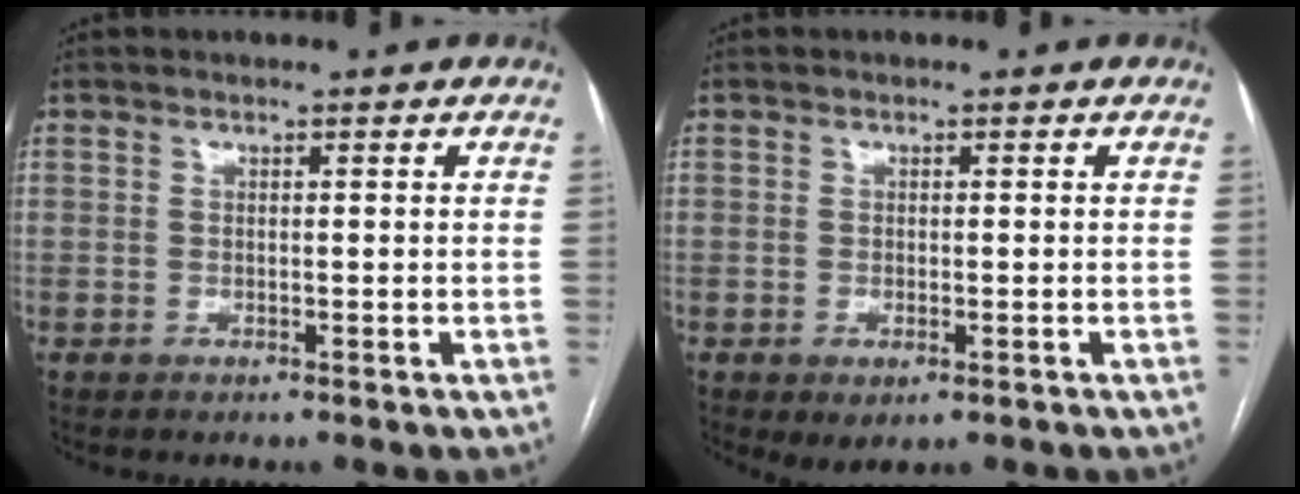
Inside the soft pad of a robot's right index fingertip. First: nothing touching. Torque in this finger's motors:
{"motor_torque": [1.04, -0.82, 0.30, 0.06]}